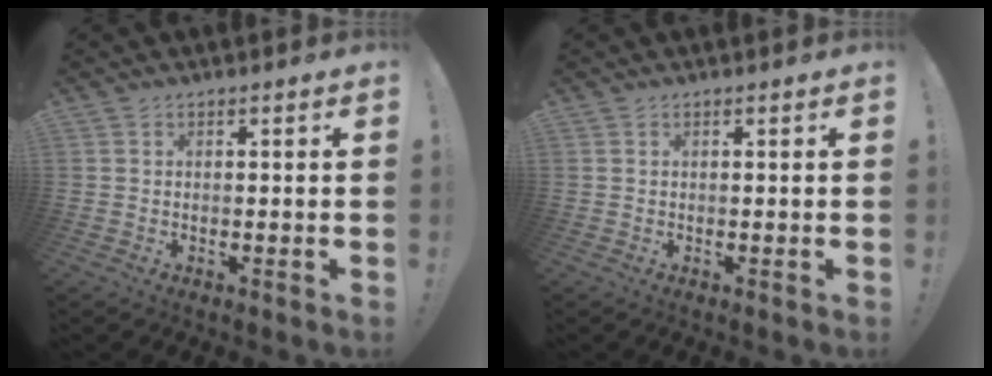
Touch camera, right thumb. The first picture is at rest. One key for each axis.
{"total": 0.0}